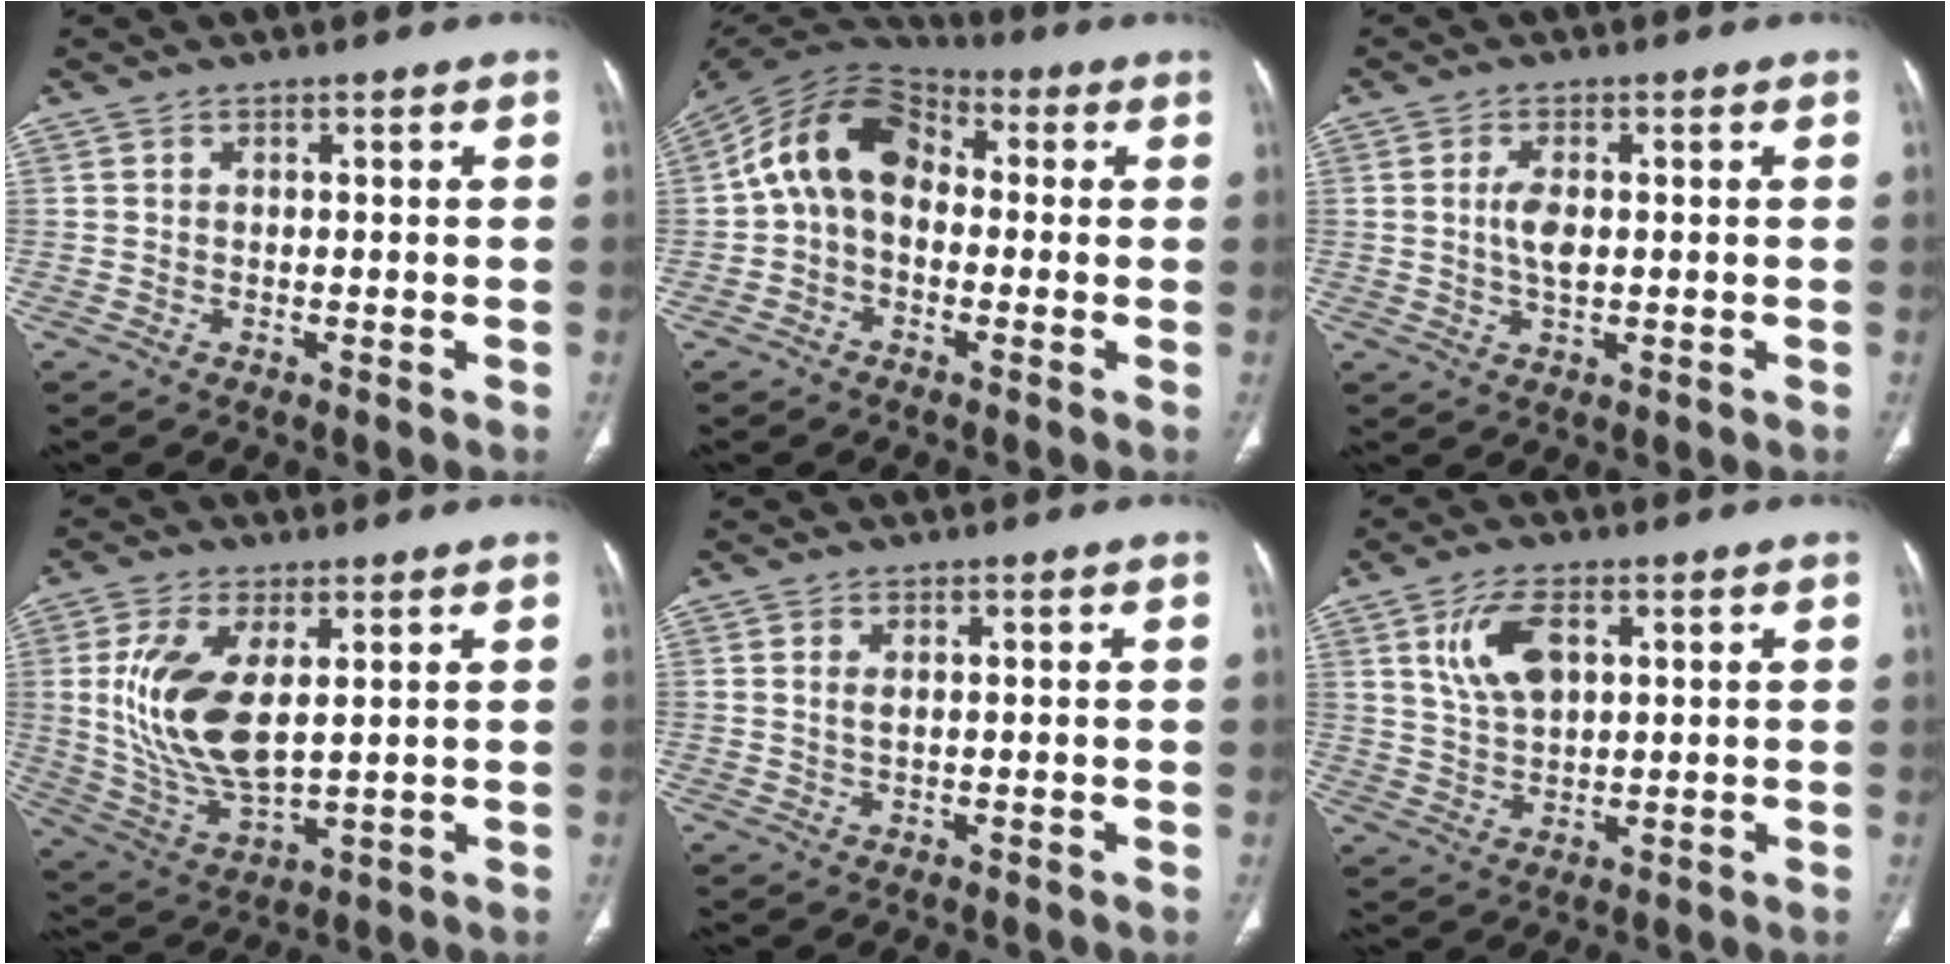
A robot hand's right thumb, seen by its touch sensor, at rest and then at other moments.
{"total": 12.9, "force": [0.2, 9.1, 9.1], "torque": [-0.147, 0.037, -0.014]}
{"total": 4.0, "force": [0.3, 1.9, 3.5], "torque": [-0.067, -0.001, 0.007]}
{"total": 14.9, "force": [3.0, 7.1, 12.8], "torque": [-0.261, -0.018, 0.072]}
{"total": 1.3, "force": [0.4, 0.5, 1.1], "torque": [-0.026, -0.001, 0.012]}
{"total": 8.0, "force": [3.0, 4.1, 6.1], "torque": [-0.117, -0.008, 0.064]}